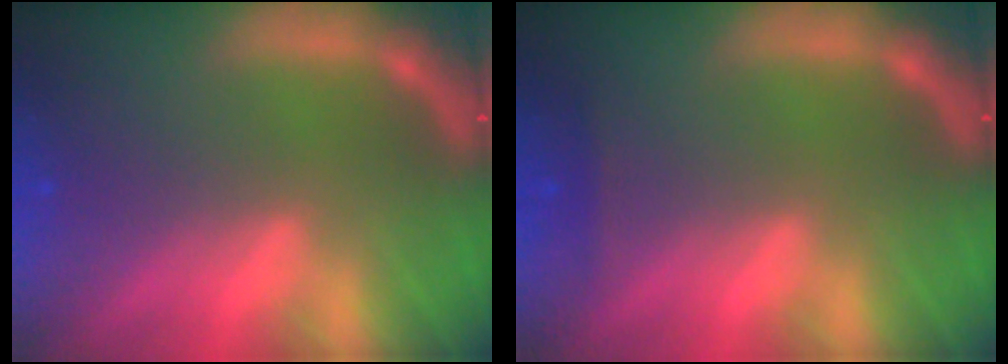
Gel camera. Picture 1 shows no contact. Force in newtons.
{"total": 0.9}